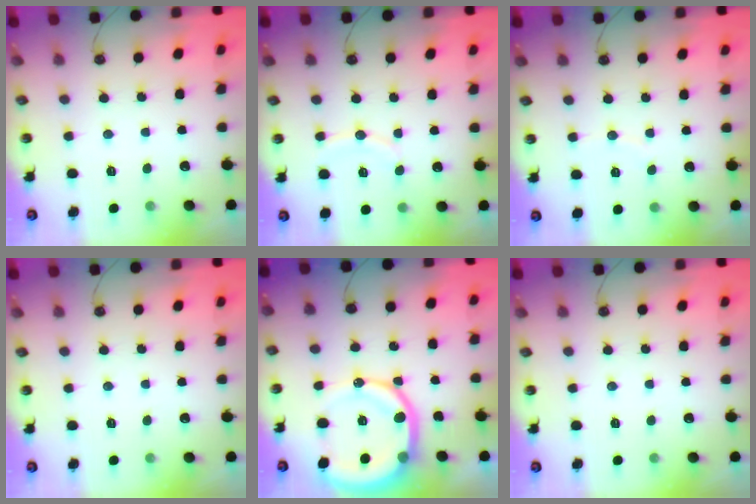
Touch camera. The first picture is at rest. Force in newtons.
{"total": 7.7, "press": 7.5, "slide": 1.6}
{"total": 2.9, "press": 2.9, "slide": 0.3}
{"total": 0.0}
{"total": 16.8, "press": 16.6, "slide": 2.4}
{"total": 0.0}